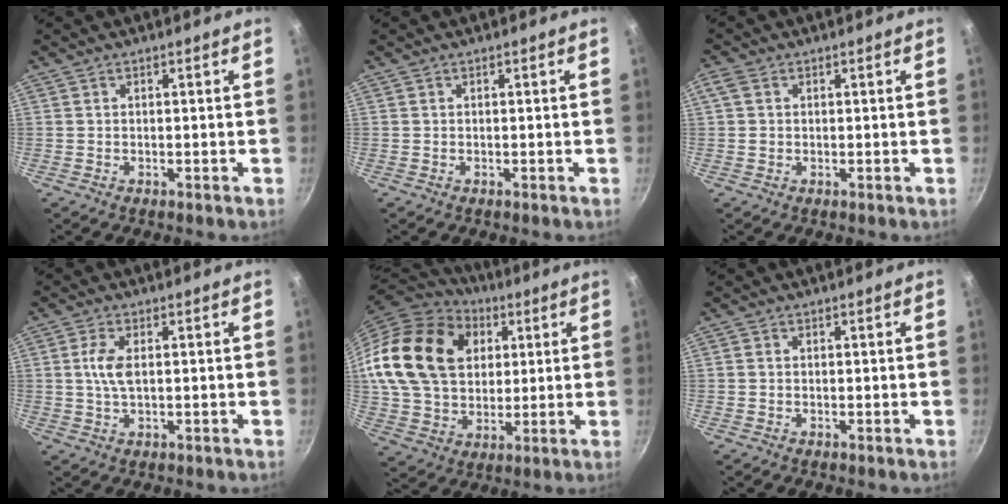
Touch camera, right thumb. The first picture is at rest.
{"total": 0.0}
{"total": 2.7, "force": [0.5, 2.2, 1.4], "torque": [-0.026, 0.003, 0.004]}
{"total": 4.6, "force": [0.6, 2.2, 4.0], "torque": [-0.085, 0.005, 0.010]}
{"total": 24.4, "force": [7.1, 18.0, 14.8], "torque": [-0.246, 0.002, 0.128]}
{"total": 0.6, "force": [0.0, 0.5, 0.2], "torque": [-0.003, 0.003, -0.002]}